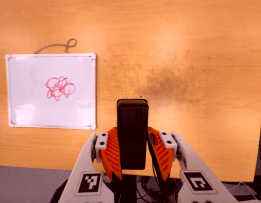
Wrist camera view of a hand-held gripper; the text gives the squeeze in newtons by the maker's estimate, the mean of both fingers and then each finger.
{"total": 3.7, "left": 2.2, "right": 5.3}